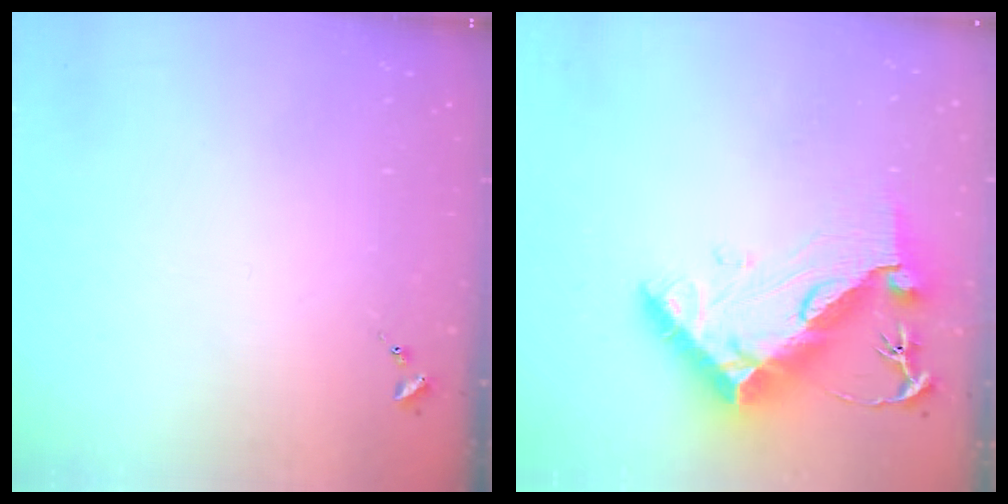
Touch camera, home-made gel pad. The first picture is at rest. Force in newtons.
{"total": 14.8, "press": 14.7, "slide": 1.3}